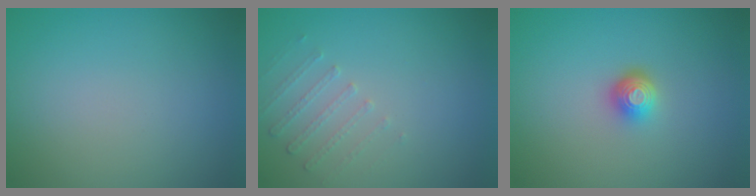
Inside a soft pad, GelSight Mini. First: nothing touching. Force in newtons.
{"total": 1.3, "press": 0.9, "slide": 1.0}
{"total": 2.1, "press": 1.5, "slide": 1.5}